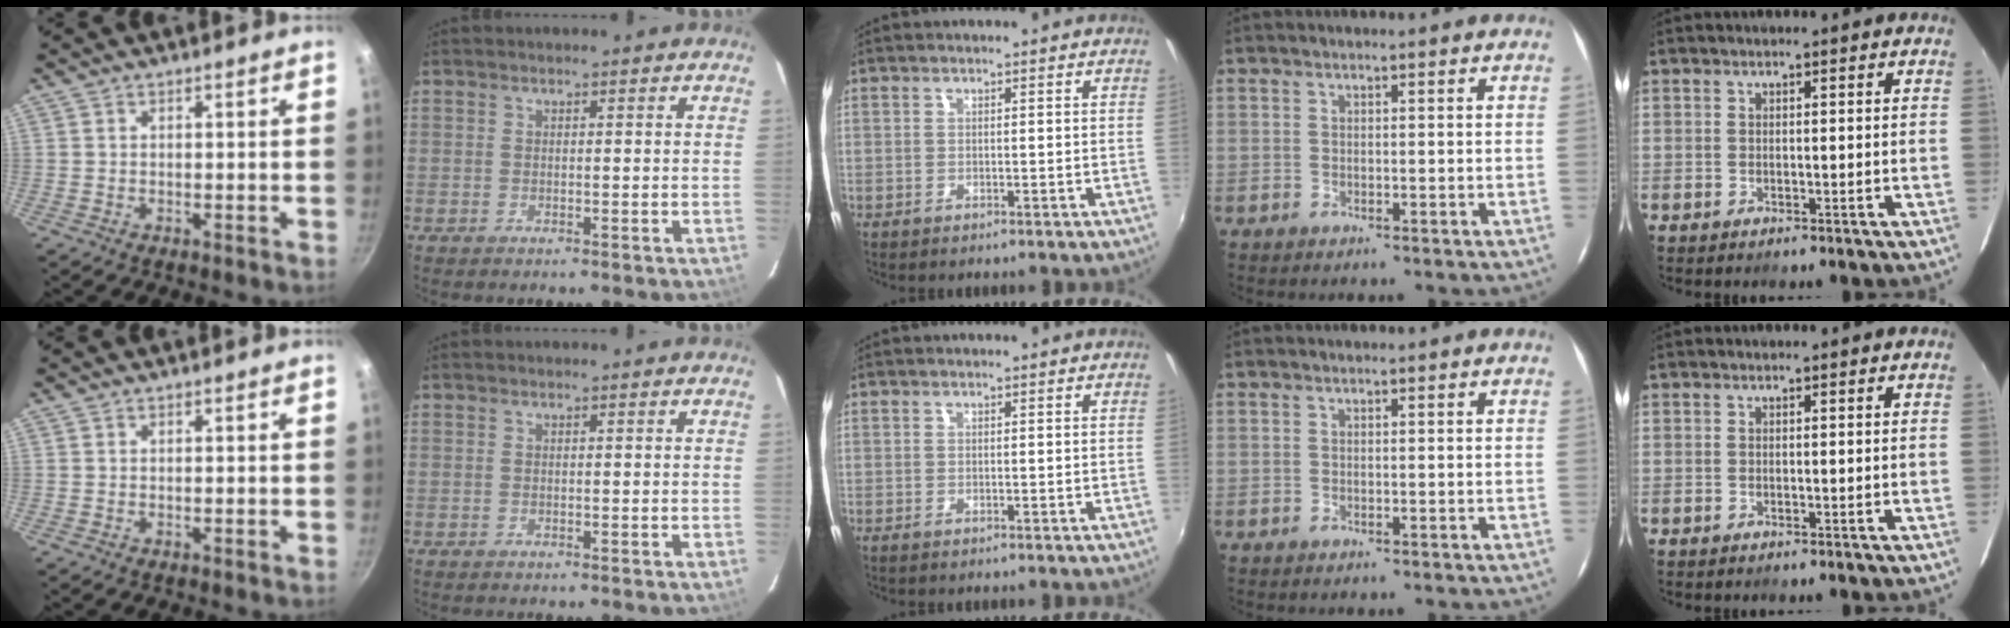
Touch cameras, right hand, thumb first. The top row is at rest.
{}